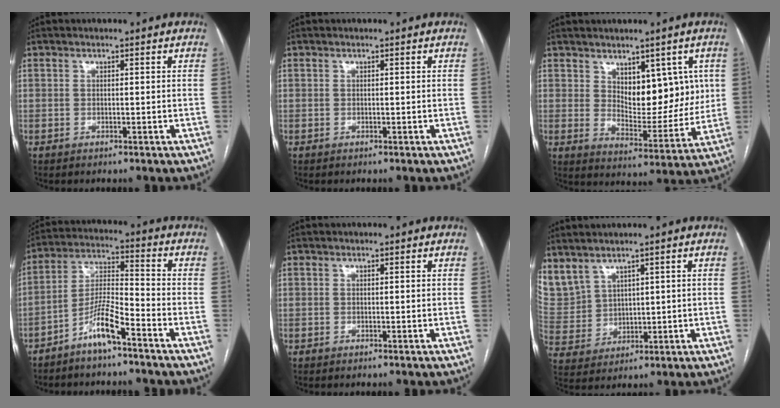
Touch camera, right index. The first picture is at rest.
{"total": 0.0}
{"total": 9.8, "force": [3.3, 5.1, 7.7], "torque": [-0.100, -0.003, 0.062]}
{"total": 7.7, "force": [-5.2, 0.8, 5.5], "torque": [-0.117, 0.003, -0.102]}
{"total": 0.0}
{"total": 11.1, "force": [6.8, 7.5, 4.5], "torque": [-0.141, 0.024, 0.169]}